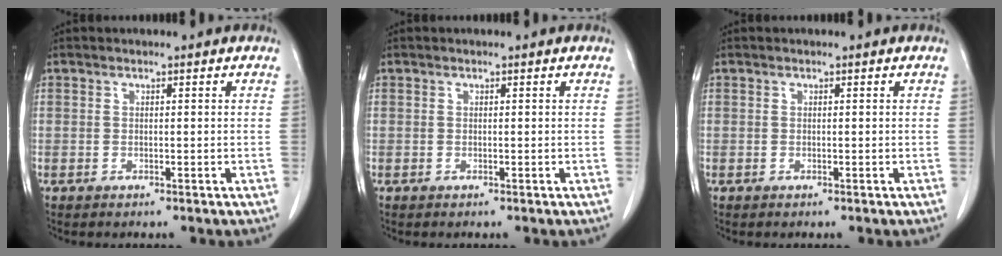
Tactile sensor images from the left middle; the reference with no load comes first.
{"total": 0.0}
{"total": 0.0}